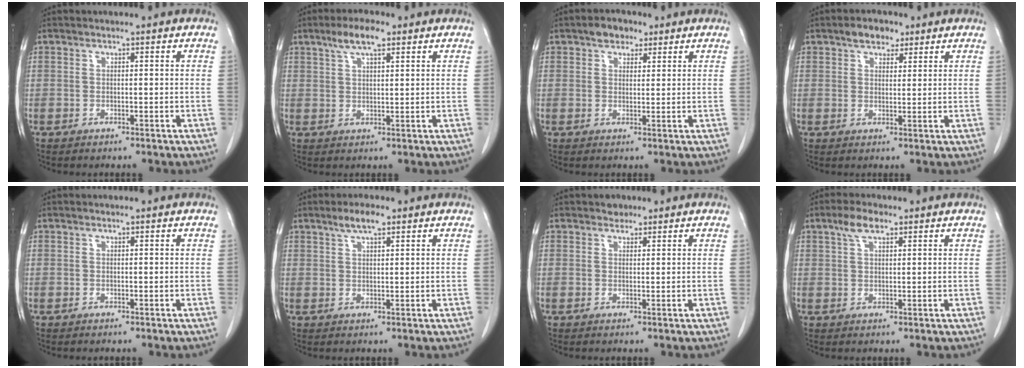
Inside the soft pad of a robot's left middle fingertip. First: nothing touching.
{"total": 5.0, "force": [3.2, 1.3, 3.7], "torque": [-0.075, 0.011, 0.057]}
{"total": 3.3, "force": [2.1, 2.1, 1.5], "torque": [-0.025, 0.011, 0.034]}
{"total": 3.8, "force": [2.6, 2.2, 1.8], "torque": [-0.029, 0.011, 0.043]}
{"total": 0.0}
{"total": 3.5, "force": [2.4, 0.8, 2.4], "torque": [-0.049, 0.007, 0.044]}
{"total": 1.3, "force": [1.0, 0.8, 0.1], "torque": [0.000, 0.001, 0.012]}
{"total": 3.6, "force": [2.2, 1.4, 2.5], "torque": [-0.053, 0.011, 0.044]}